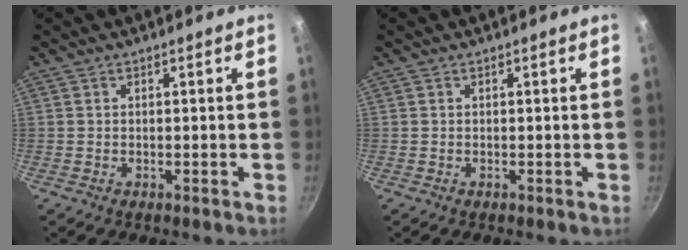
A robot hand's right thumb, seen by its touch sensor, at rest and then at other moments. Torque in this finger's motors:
{"motor_torque": [-0.26, 0.19, 0.05, 0.03, 0.00]}